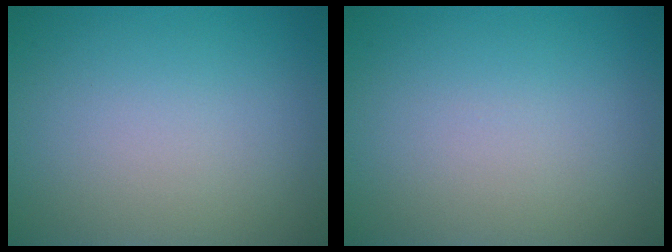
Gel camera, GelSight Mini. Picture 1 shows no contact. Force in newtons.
{"total": 0.0}